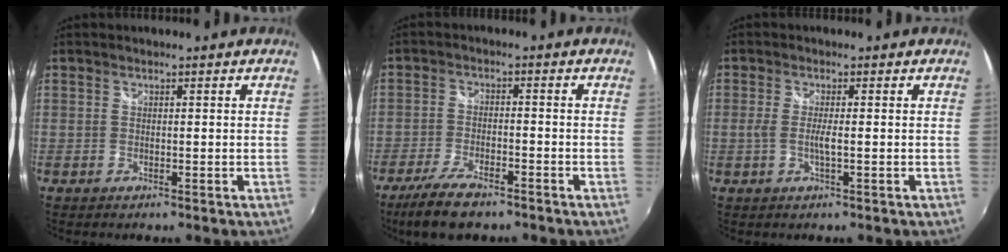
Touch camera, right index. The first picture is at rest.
{"total": 9.2, "force": [-7.0, 2.7, 5.4], "torque": [-0.131, -0.020, -0.125]}
{"total": 2.5, "force": [-0.5, -0.2, 2.4], "torque": [-0.048, -0.004, -0.012]}